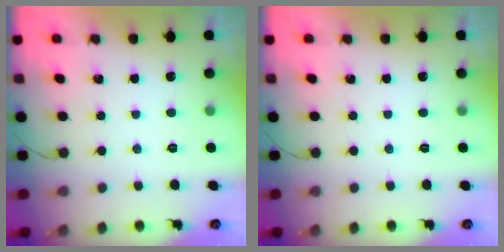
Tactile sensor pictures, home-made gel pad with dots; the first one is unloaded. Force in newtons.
{"total": 0.0}